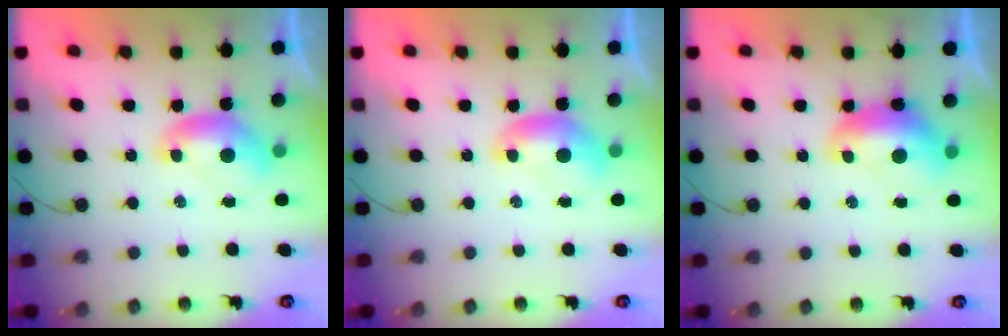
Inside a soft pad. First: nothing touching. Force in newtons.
{"total": 0.0}
{"total": 1.9, "press": 1.8, "slide": 0.6}